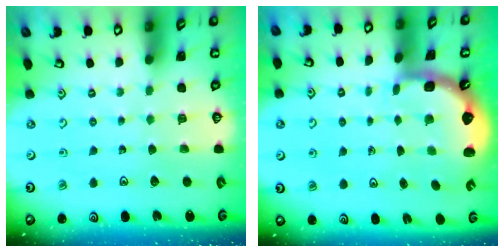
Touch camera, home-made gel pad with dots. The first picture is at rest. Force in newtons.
{"total": 2.5, "press": 1.6, "slide": 1.9}